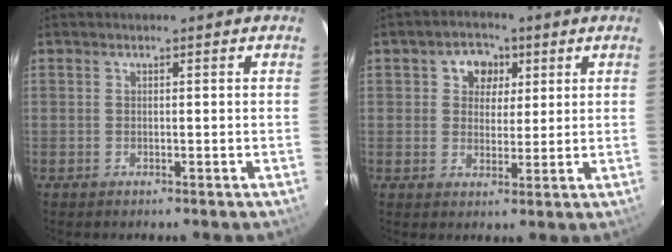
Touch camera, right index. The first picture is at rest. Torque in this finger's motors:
{"motor_torque": [0.03, 0.02, 0.25, 0.04]}